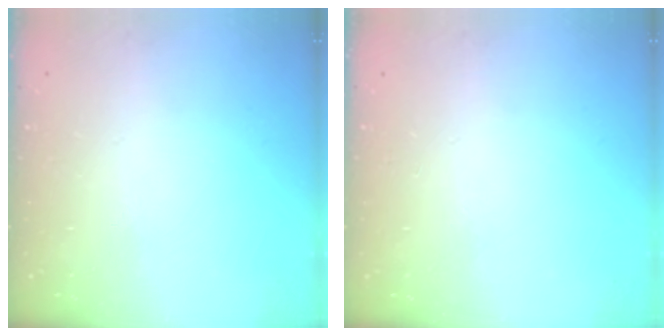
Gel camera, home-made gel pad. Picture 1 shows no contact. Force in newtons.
{"total": 0.0}